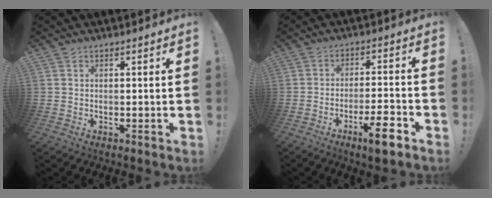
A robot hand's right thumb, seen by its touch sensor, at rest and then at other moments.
{"total": 8.9, "force": [-5.4, 1.4, 7.0], "torque": [-0.109, 0.025, -0.093]}